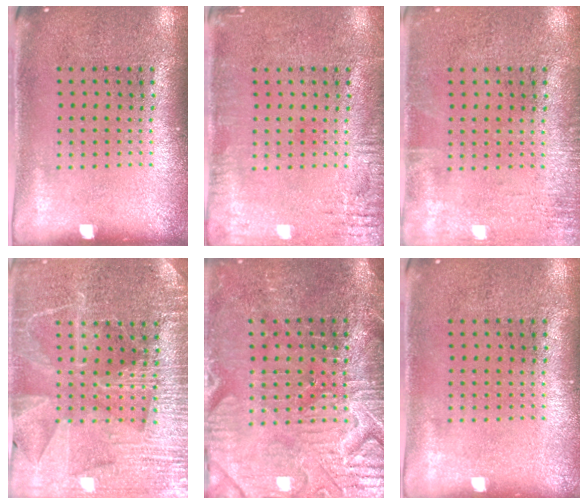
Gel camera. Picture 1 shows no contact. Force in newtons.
{"total": 2.5, "press": 2.5, "slide": 0.2}
{"total": 1.5, "press": 1.5, "slide": 0.2}
{"total": 4.1, "press": 3.9, "slide": 1.4}
{"total": 4.0, "press": 3.8, "slide": 1.3}
{"total": 0.0}